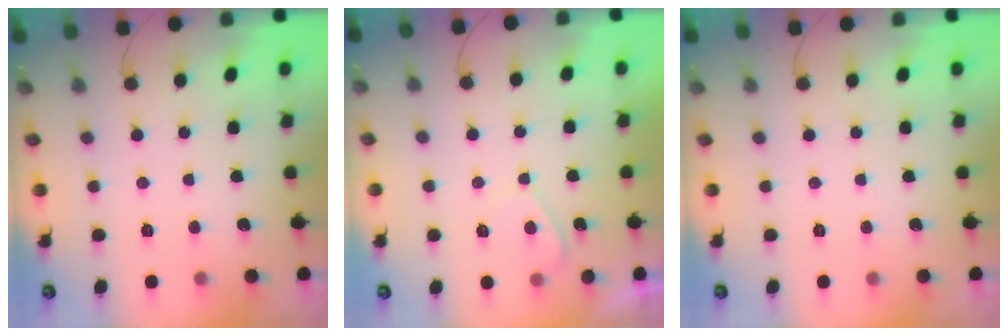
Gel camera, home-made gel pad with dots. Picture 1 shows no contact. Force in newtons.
{"total": 1.5, "press": 1.4, "slide": 0.6}
{"total": 0.0}